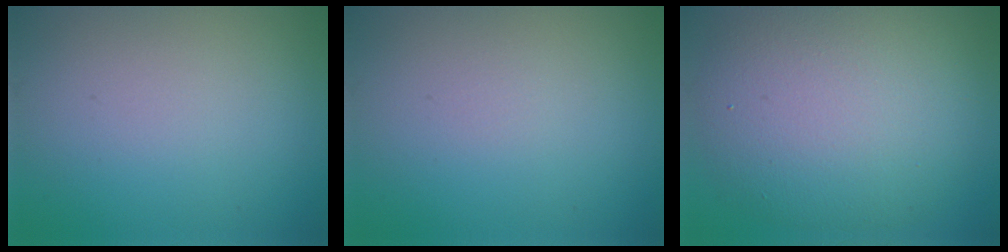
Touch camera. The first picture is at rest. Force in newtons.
{"total": 0.0}
{"total": 9.7, "press": 9.6, "slide": 0.8}